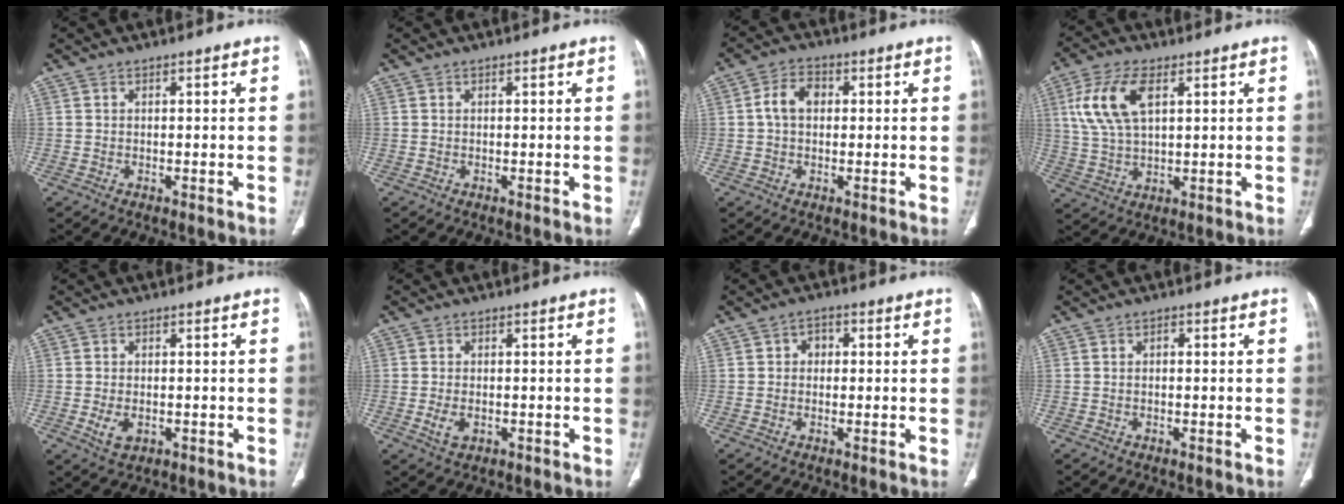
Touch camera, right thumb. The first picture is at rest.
{"total": 0.0}
{"total": 5.6, "force": [0.7, 3.9, 3.9], "torque": [-0.069, 0.015, 0.007]}
{"total": 11.3, "force": [3.9, 5.6, 9.0], "torque": [-0.191, -0.001, 0.079]}
{"total": 3.8, "force": [-0.9, 2.4, 2.8], "torque": [-0.051, -0.002, -0.009]}
{"total": 3.3, "force": [-0.8, 2.1, 2.4], "torque": [-0.049, -0.001, -0.010]}
{"total": 2.8, "force": [0.3, 2.3, 1.6], "torque": [-0.007, 0.008, -0.001]}
{"total": 0.7, "force": [0.0, 0.5, 0.6], "torque": [-0.009, 0.003, -0.002]}